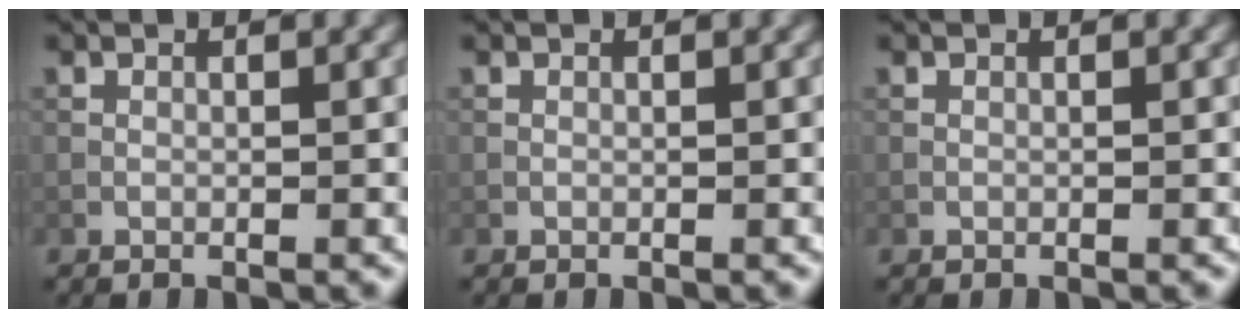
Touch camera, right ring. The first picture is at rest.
{"total": 0.0}
{"total": 0.0}